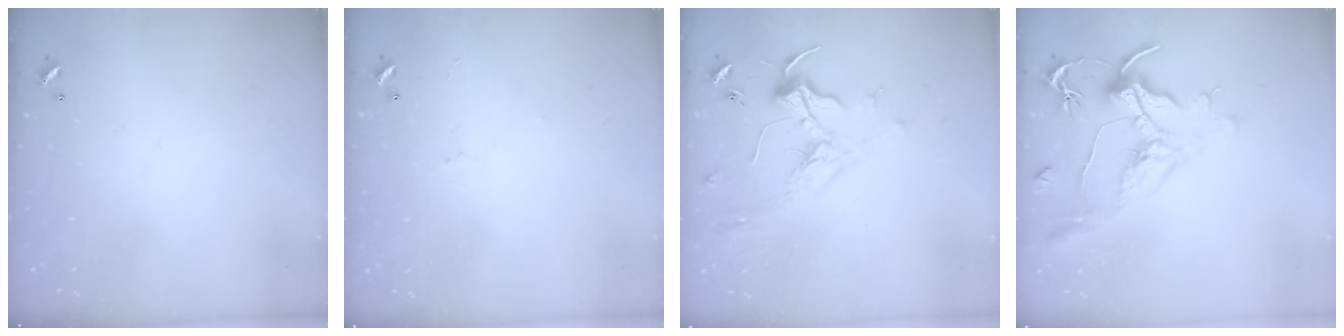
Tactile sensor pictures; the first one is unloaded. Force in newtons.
{"total": 1.9, "press": 1.8, "slide": 0.6}
{"total": 1.9, "press": 1.7, "slide": 0.8}
{"total": 1.3, "press": 1.1, "slide": 0.7}